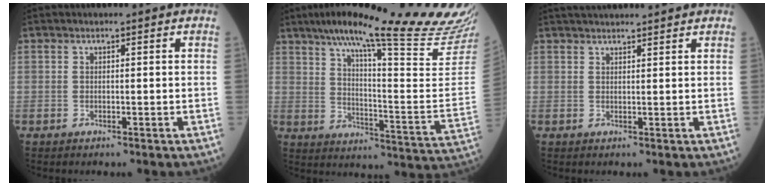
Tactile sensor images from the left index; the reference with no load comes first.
{"total": 28.4, "force": [24.2, 0.0, 14.8], "torque": [-0.226, -0.074, 0.316]}
{"total": 6.8, "force": [6.3, 0.4, 2.5], "torque": [-0.036, 0.035, 0.089]}